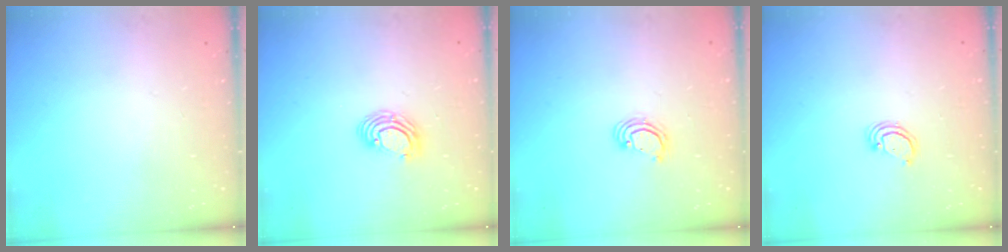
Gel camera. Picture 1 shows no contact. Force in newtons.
{"total": 5.3, "press": 5.3, "slide": 0.4}
{"total": 2.6, "press": 2.6, "slide": 0.1}
{"total": 2.3, "press": 2.3, "slide": 0.2}